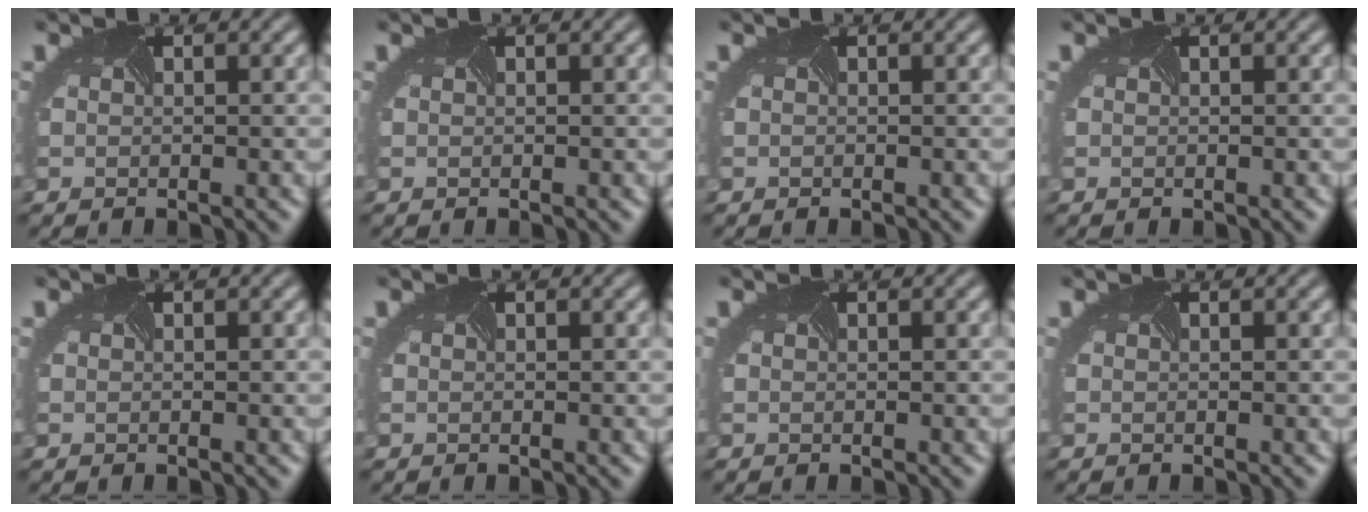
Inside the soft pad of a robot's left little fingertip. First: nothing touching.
{"total": 0.0}
{"total": 0.0}
{"total": 0.0}
{"total": 0.0}
{"total": 0.0}
{"total": 0.0}
{"total": 0.0}